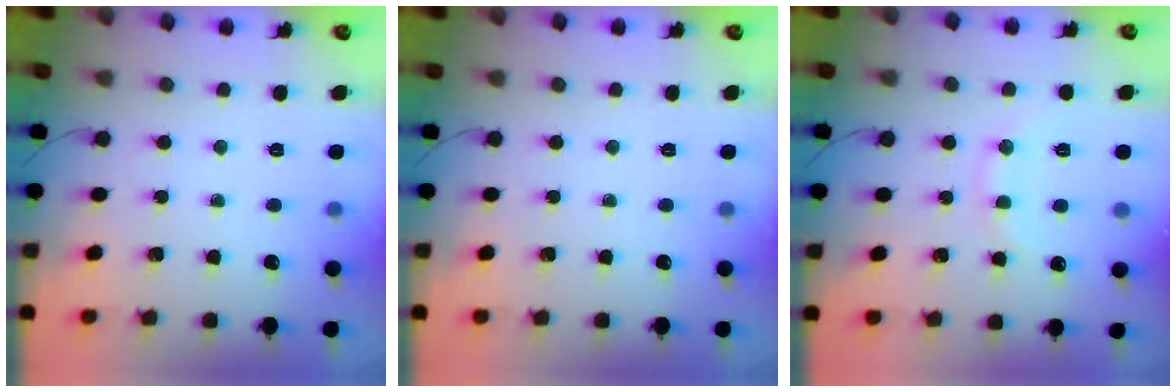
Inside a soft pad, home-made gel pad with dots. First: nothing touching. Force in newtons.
{"total": 0.0}
{"total": 6.6, "press": 6.6, "slide": 1.0}